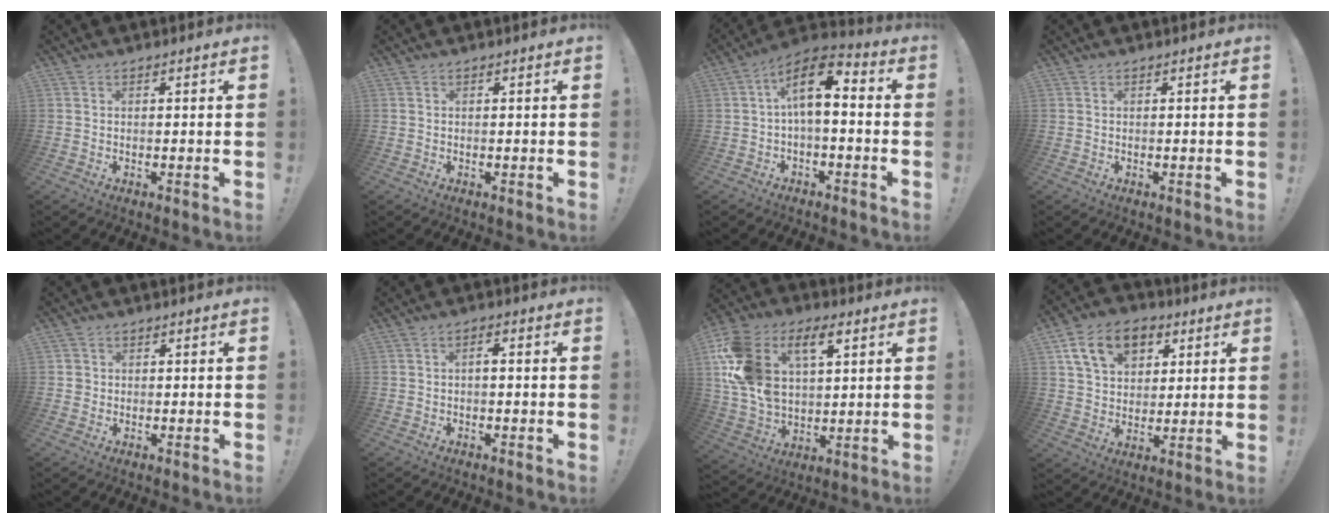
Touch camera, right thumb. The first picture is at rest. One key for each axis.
{"total": 0.0}
{"total": 11.2, "fx": 1.2, "fy": 5.2, "fz": 9.8, "tx": -0.164, "ty": 0.008, "tz": 0.021}
{"total": 0.0}
{"total": 1.2, "fx": 0.0, "fy": 1.2, "fz": 0.2, "tx": -0.011, "ty": 0.006, "tz": 0.002}
{"total": 1.8, "fx": -0.7, "fy": 0.4, "fz": 1.6, "tx": -0.037, "ty": 0.009, "tz": -0.013}
{"total": 19.8, "fx": 7.7, "fy": 12.9, "fz": 12.9, "tx": -0.261, "ty": -0.027, "tz": 0.136}
{"total": 14.8, "fx": 6.5, "fy": 10.3, "fz": 8.4, "tx": -0.130, "ty": -0.016, "tz": 0.125}